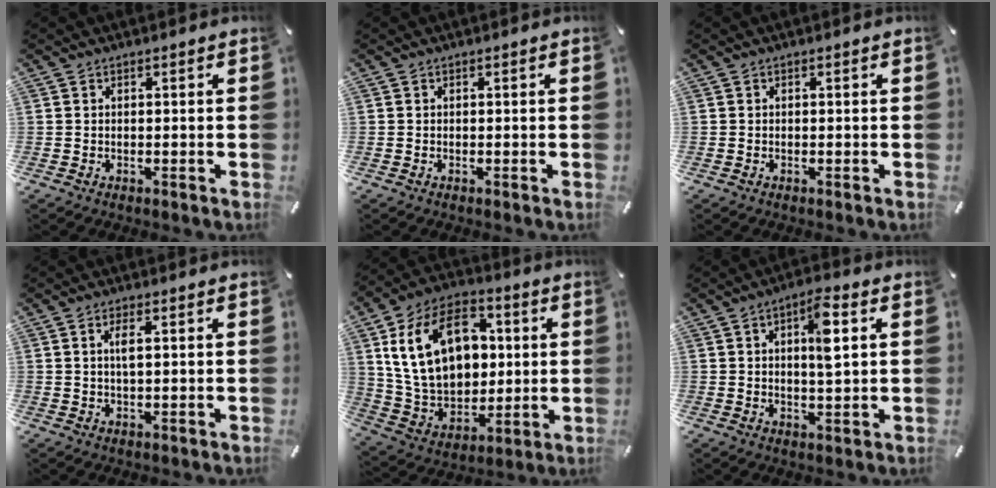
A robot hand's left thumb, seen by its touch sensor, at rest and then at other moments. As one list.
[{"total": 0.0}, {"total": 0.0}, {"total": 3.1, "force": [0.8, 0.9, 2.9], "torque": [-0.061, 0.004, 0.011]}, {"total": 21.6, "force": [5.2, 15.6, 14.0], "torque": [-0.266, -0.003, 0.096]}, {"total": 7.6, "force": [2.1, 2.6, 6.9], "torque": [-0.106, -0.006, 0.028]}]